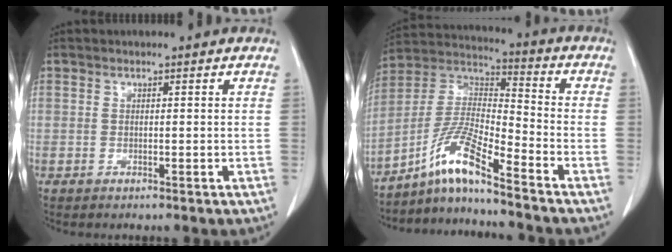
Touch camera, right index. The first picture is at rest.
{"total": 10.2, "force": [-7.7, -0.5, 6.7], "torque": [-0.145, 0.006, -0.147]}